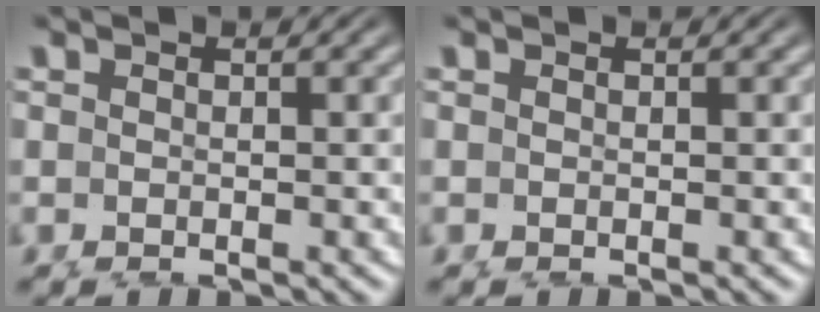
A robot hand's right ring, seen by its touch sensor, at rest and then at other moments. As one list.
[{"total": 0.0}]